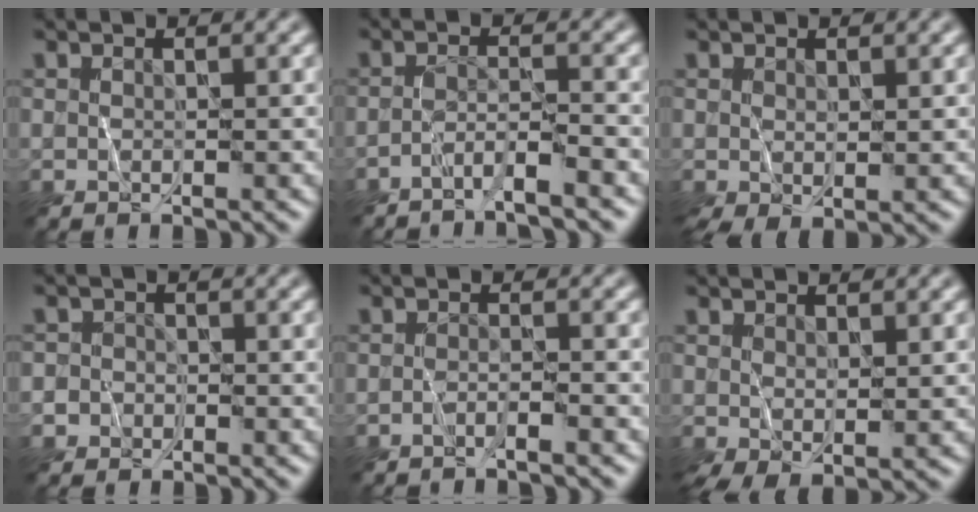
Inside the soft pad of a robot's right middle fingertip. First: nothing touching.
{"total": 2.6, "force": [-2.1, -0.2, 1.5], "torque": [-0.025, 0.006, -0.048]}
{"total": 1.8, "force": [0.0, 0.9, 1.5], "torque": [-0.037, -0.010, 0.004]}
{"total": 1.8, "force": [-1.0, 1.5, 0.0], "torque": [0.020, 0.009, -0.026]}
{"total": 1.2, "force": [-1.0, -0.2, 0.6], "torque": [-0.005, 0.000, -0.025]}
{"total": 2.2, "force": [0.0, 1.1, 1.9], "torque": [-0.045, -0.009, 0.005]}